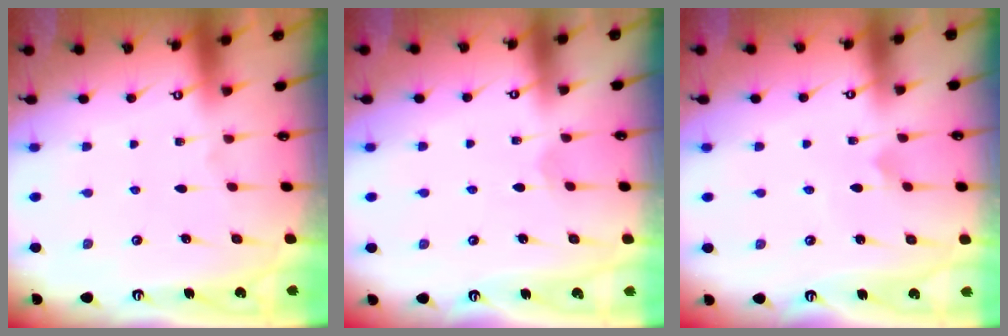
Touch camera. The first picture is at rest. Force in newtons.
{"total": 2.1, "press": 2.1, "slide": 0.3}
{"total": 3.2, "press": 3.2, "slide": 0.2}